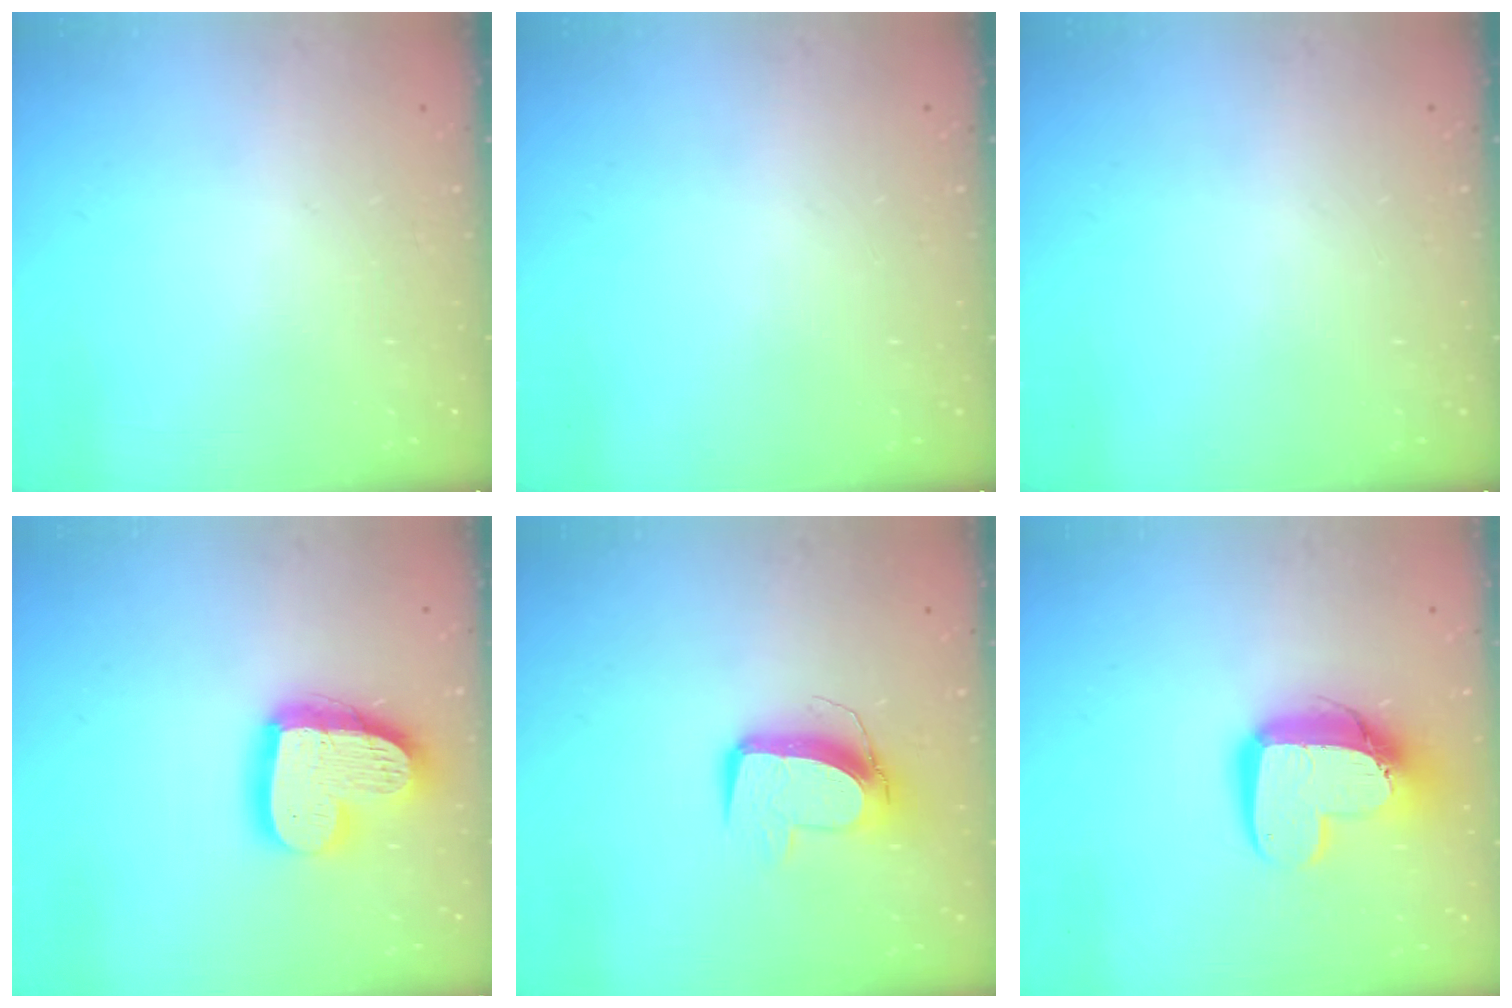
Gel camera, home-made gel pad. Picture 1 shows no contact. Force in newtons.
{"total": 0.0}
{"total": 0.0}
{"total": 17.7, "press": 17.6, "slide": 1.6}
{"total": 10.9, "press": 10.9, "slide": 0.7}
{"total": 13.7, "press": 13.7, "slide": 1.2}